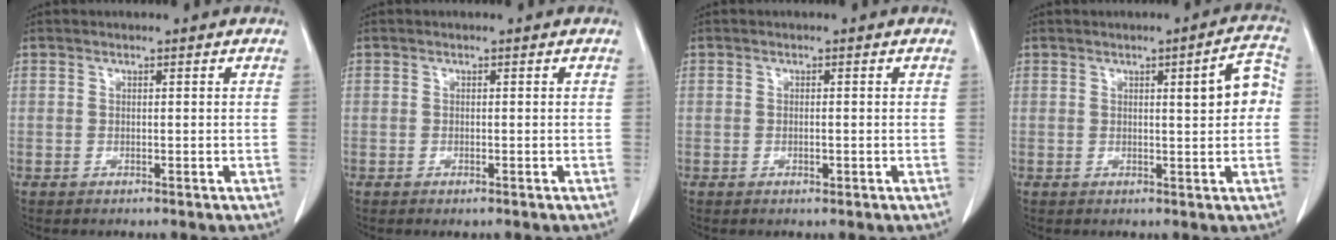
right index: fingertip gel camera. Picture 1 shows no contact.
{"total": 0.5, "force": [-0.4, 0.1, 0.4], "torque": [-0.009, -0.002, -0.004]}
{"total": 0.8, "force": [-0.2, 0.3, 0.7], "torque": [-0.013, -0.001, -0.002]}
{"total": 5.3, "force": [0.6, 0.9, 5.2], "torque": [-0.065, 0.013, 0.006]}